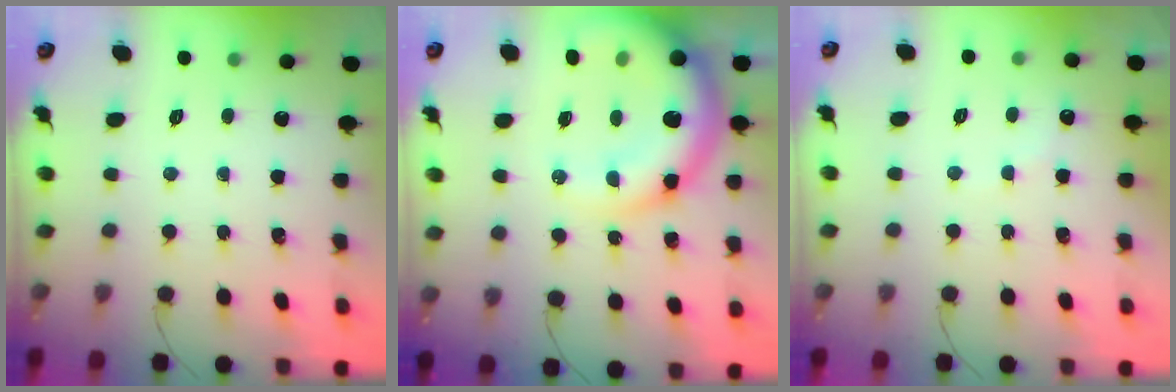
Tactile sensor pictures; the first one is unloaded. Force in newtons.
{"total": 20.1, "press": 19.5, "slide": 4.7}
{"total": 5.3, "press": 5.2, "slide": 1.0}